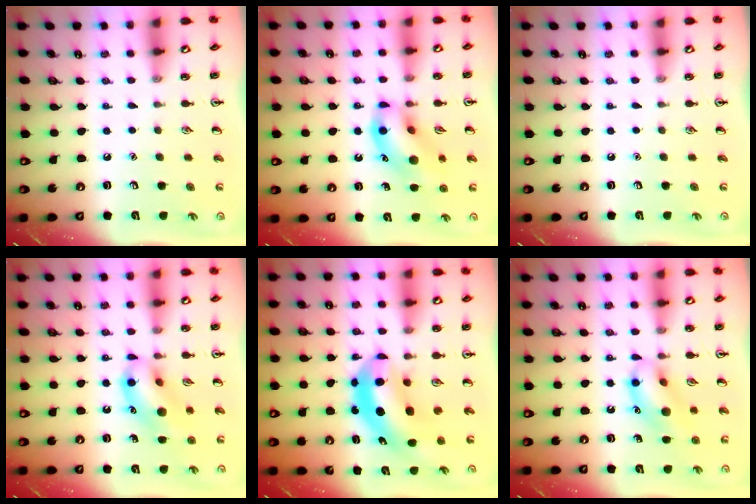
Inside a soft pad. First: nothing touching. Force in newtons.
{"total": 12.6, "press": 12.4, "slide": 2.1}
{"total": 0.0}
{"total": 13.4, "press": 13.3, "slide": 2.1}
{"total": 7.5, "press": 7.2, "slide": 2.1}
{"total": 12.8, "press": 12.7, "slide": 1.3}